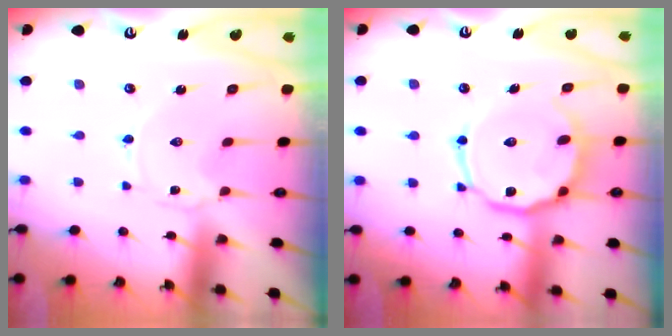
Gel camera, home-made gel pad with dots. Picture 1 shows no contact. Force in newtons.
{"total": 14.0, "press": 13.9, "slide": 1.2}